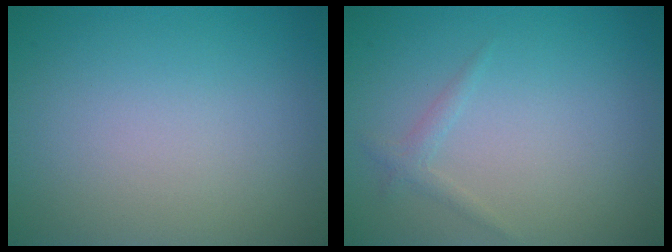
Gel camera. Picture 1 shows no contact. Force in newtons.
{"total": 1.0, "press": 1.0, "slide": 0.0}